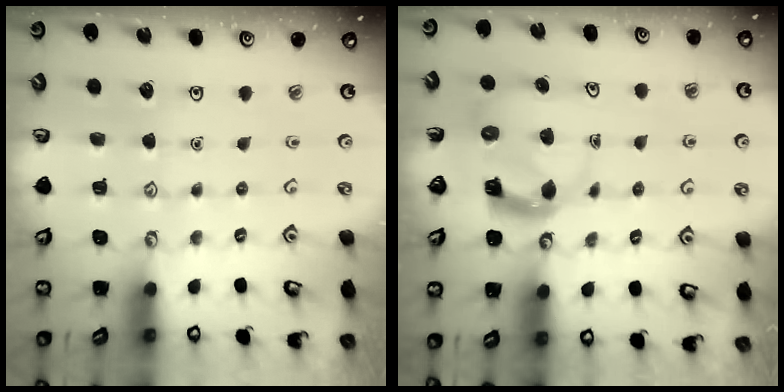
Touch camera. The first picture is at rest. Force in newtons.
{"total": 3.6, "press": 3.6, "slide": 0.6}